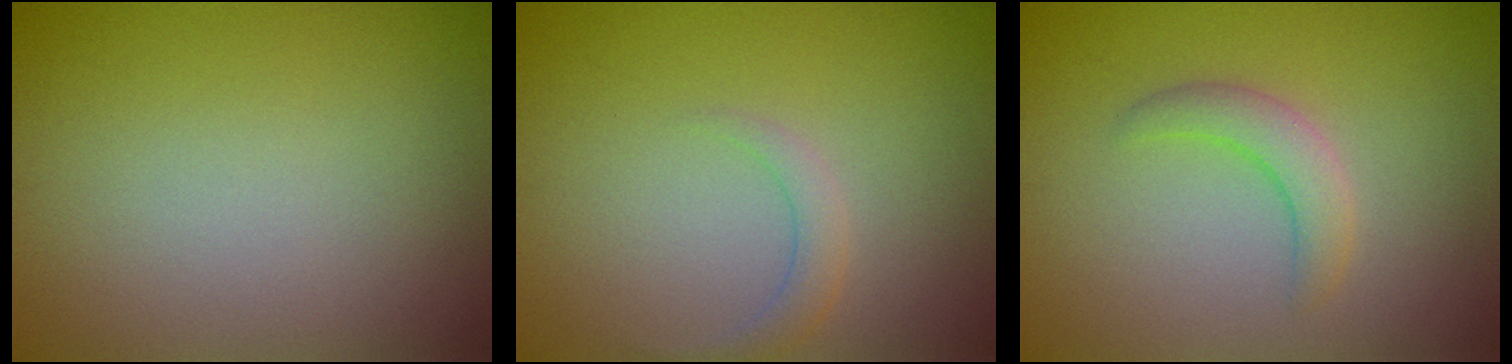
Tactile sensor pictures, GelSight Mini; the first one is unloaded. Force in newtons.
{"total": 1.5, "press": 1.5, "slide": 0.1}
{"total": 2.4, "press": 2.4, "slide": 0.3}